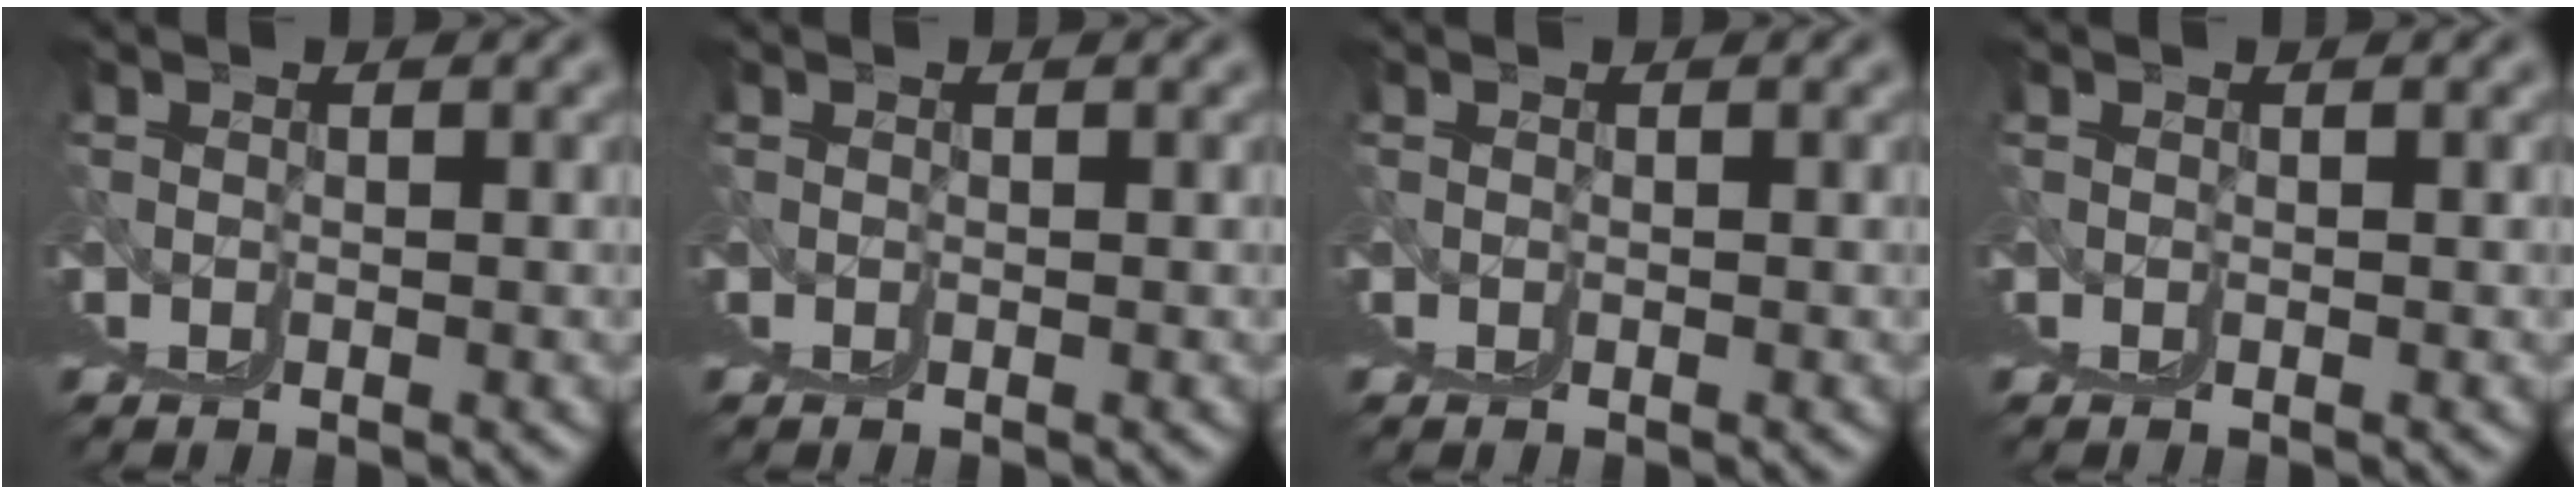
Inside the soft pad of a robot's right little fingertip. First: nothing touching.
{"total": 0.0}
{"total": 0.0}
{"total": 0.0}